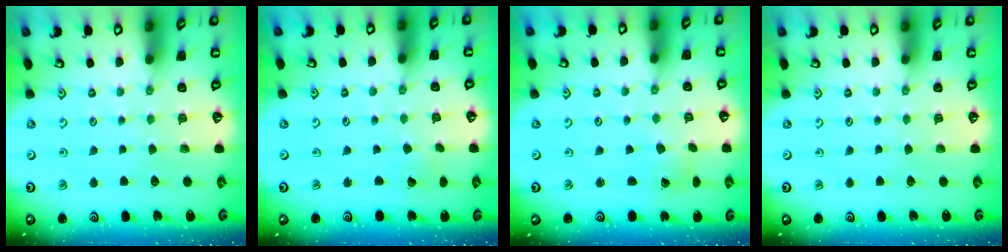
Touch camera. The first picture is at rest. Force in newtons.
{"total": 2.4, "press": 2.4, "slide": 0.2}
{"total": 2.8, "press": 2.8, "slide": 0.1}
{"total": 0.0}